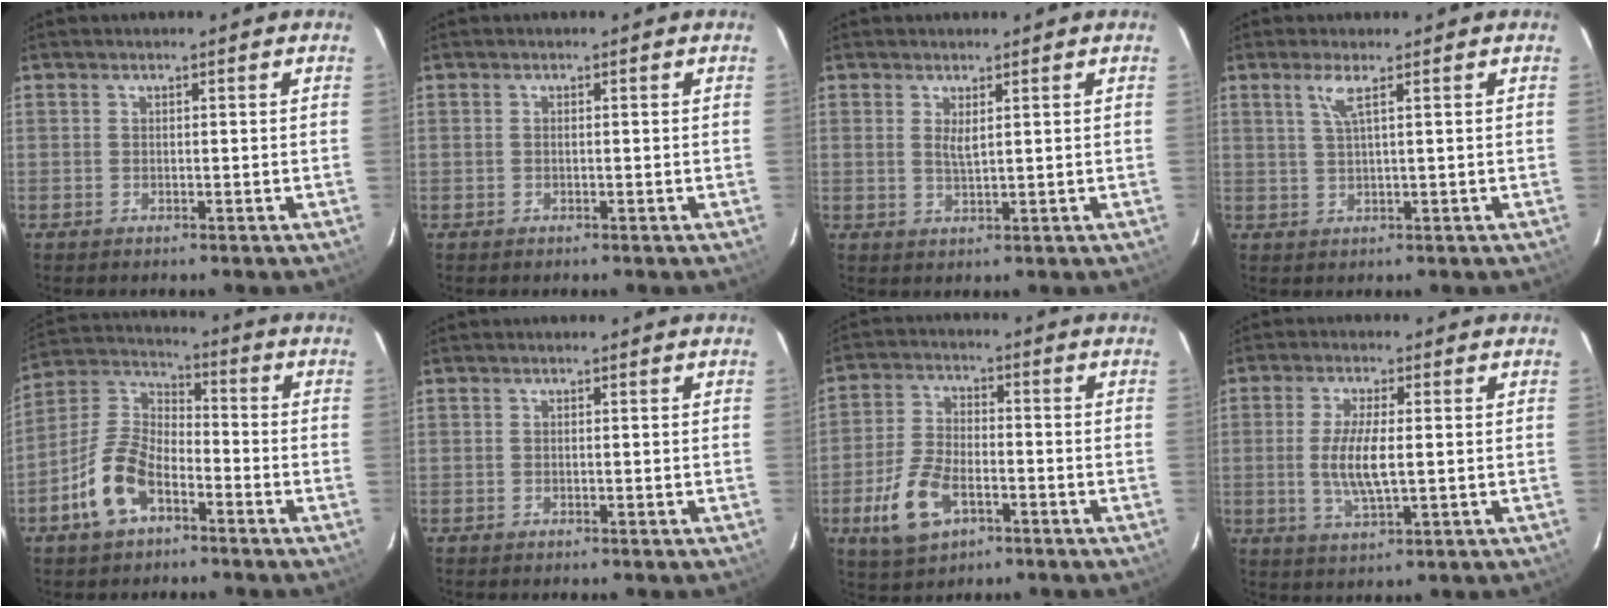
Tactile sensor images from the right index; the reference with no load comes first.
{"total": 0.0}
{"total": 2.1, "force": [1.0, 0.5, 1.8], "torque": [-0.035, -0.004, 0.017]}
{"total": 2.8, "force": [1.5, -0.3, 2.4], "torque": [-0.050, -0.002, 0.033]}
{"total": 11.4, "force": [-6.0, 6.1, 7.5], "torque": [-0.163, 0.019, -0.114]}
{"total": 0.0}
{"total": 10.4, "force": [-4.6, 5.7, 7.4], "torque": [-0.171, -0.003, -0.081]}
{"total": 7.2, "force": [-0.2, 1.9, 6.9], "torque": [-0.138, -0.009, -0.002]}